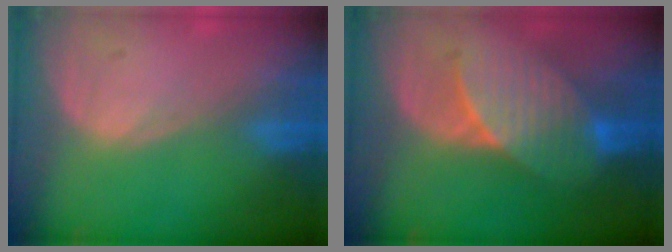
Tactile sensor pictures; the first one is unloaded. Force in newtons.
{"total": 7.2, "press": 7.1, "slide": 1.4}